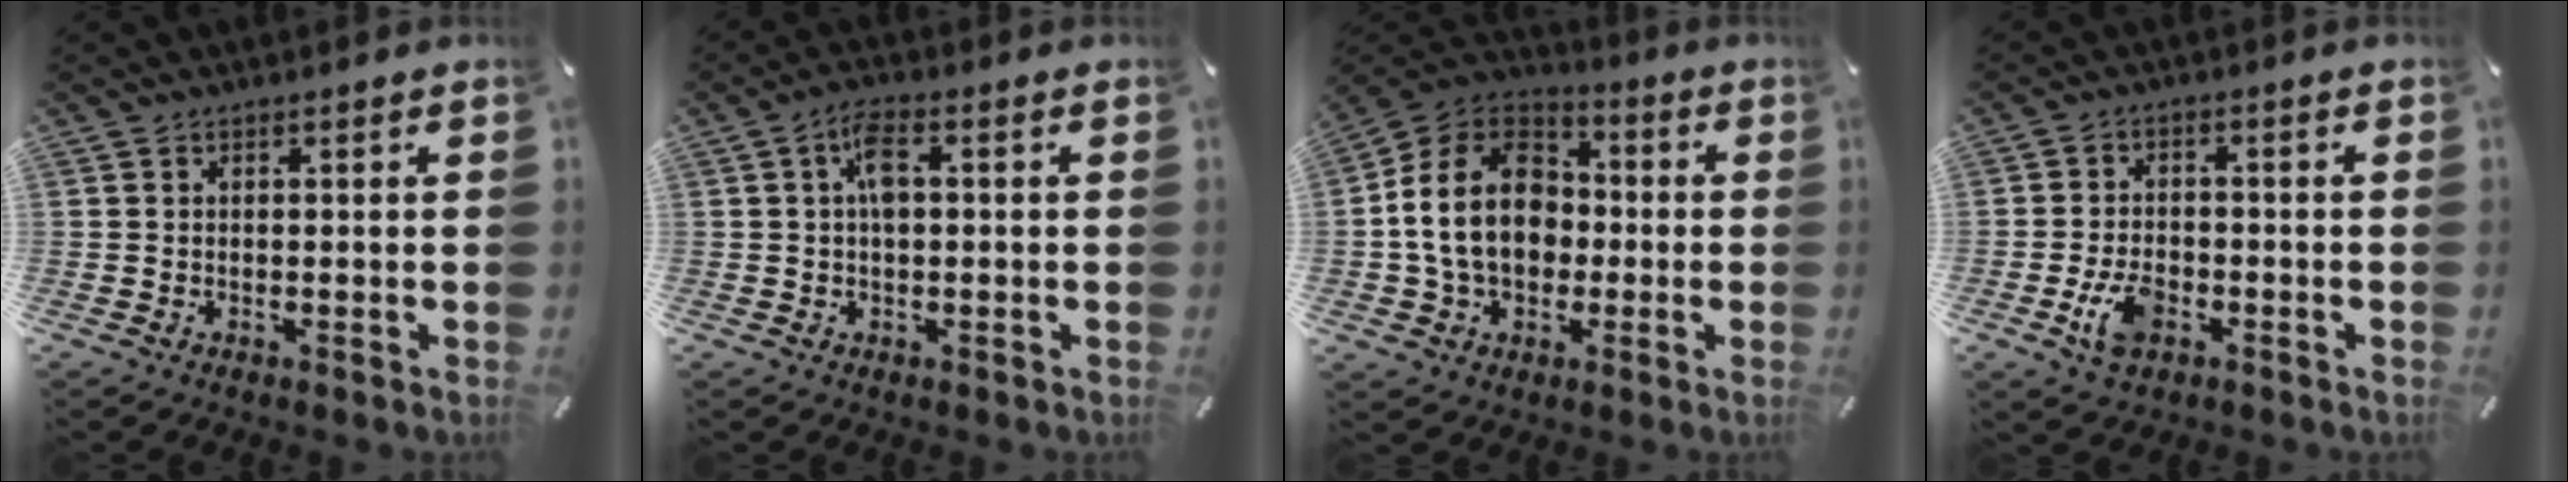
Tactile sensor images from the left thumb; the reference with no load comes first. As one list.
[{"total": 4.9, "force": [0.4, 2.4, 4.2], "torque": [-0.083, 0.012, 0.006]}, {"total": 16.0, "force": [-1.6, 12.9, 9.3], "torque": [-0.209, 0.017, -0.029]}, {"total": 7.1, "force": [-2.8, 4.4, 4.8], "torque": [-0.099, 0.005, -0.054]}]